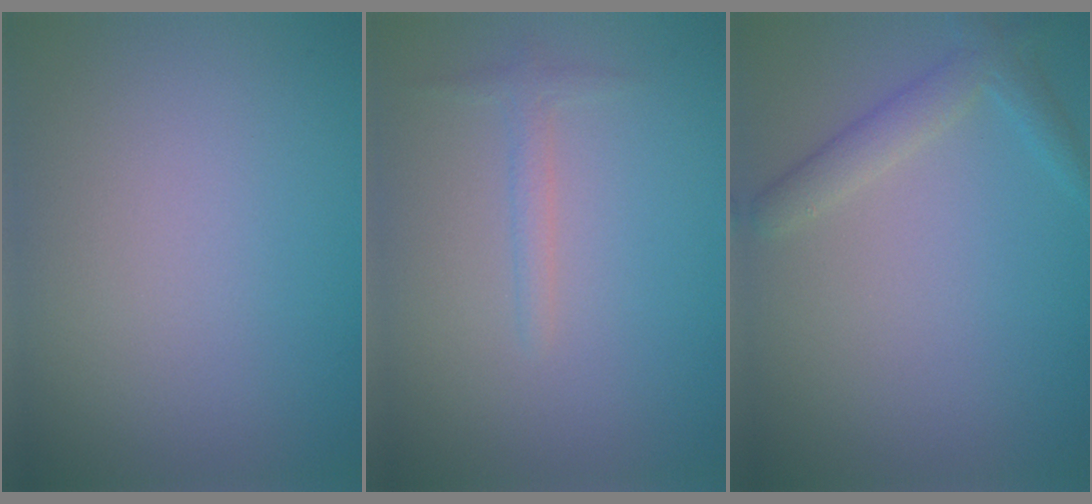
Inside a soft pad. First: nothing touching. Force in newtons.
{"total": 1.1, "press": 1.1, "slide": 0.1}
{"total": 2.3, "press": 2.3, "slide": 0.1}